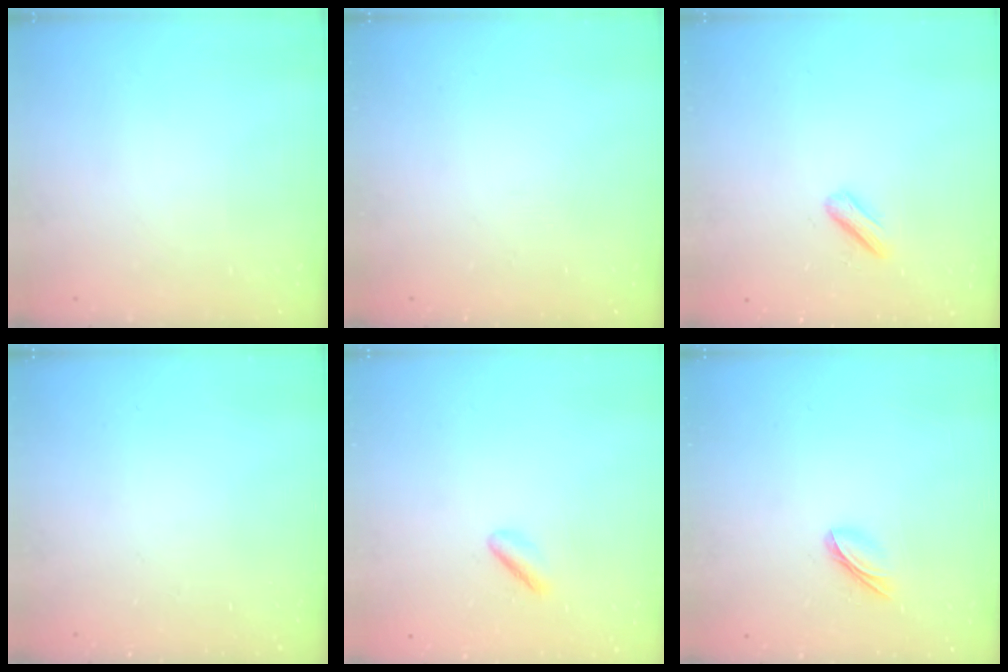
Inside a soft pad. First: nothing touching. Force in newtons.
{"total": 0.0}
{"total": 3.5, "press": 3.4, "slide": 0.8}
{"total": 0.0}
{"total": 2.1, "press": 2.0, "slide": 0.6}
{"total": 4.2, "press": 4.2, "slide": 0.0}